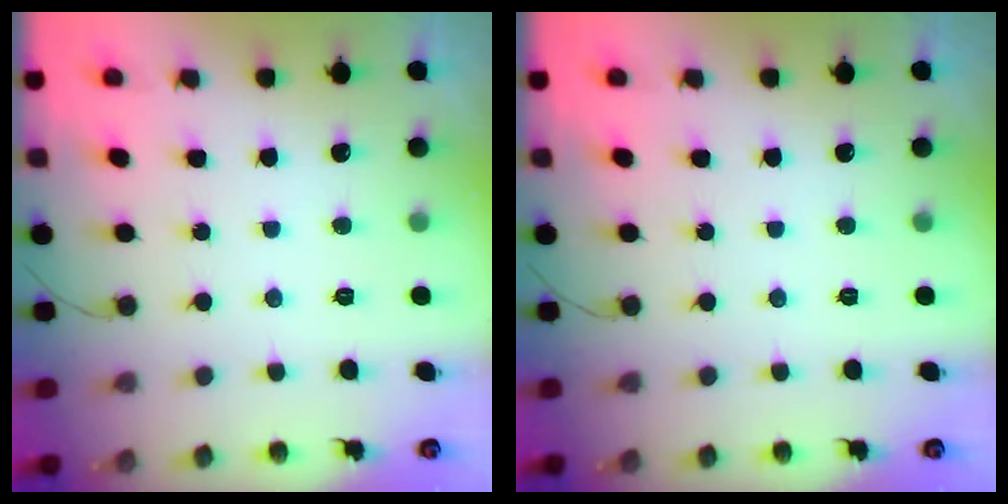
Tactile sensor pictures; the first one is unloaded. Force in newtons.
{"total": 0.0}